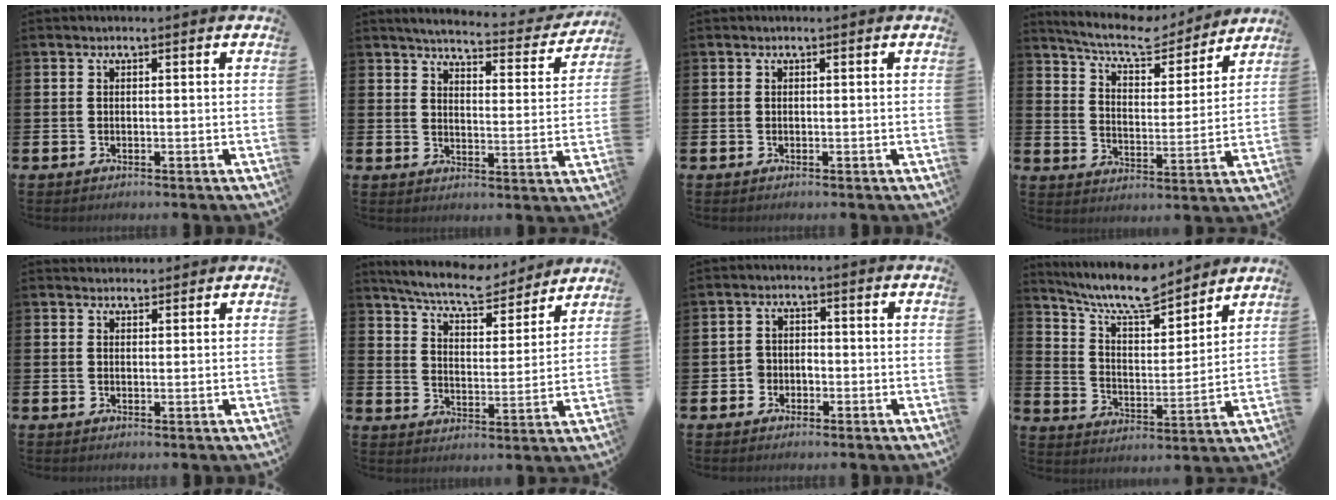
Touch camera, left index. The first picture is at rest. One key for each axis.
{"total": 4.6, "fx": 4.4, "fy": 0.6, "fz": 1.5, "tx": -0.037, "ty": -0.034, "tz": 0.067}
{"total": 0.0}
{"total": 8.5, "fx": 7.8, "fy": 1.8, "fz": 3.0, "tx": -0.076, "ty": -0.055, "tz": 0.131}
{"total": 1.9, "fx": 1.8, "fy": 0.6, "fz": 0.0, "tx": 0.011, "ty": -0.007, "tz": 0.031}
{"total": 8.1, "fx": 7.5, "fy": 1.3, "fz": 2.7, "tx": -0.076, "ty": -0.047, "tz": 0.129}
{"total": 2.3, "fx": -1.3, "fy": 1.9, "fz": 0.1, "tx": -0.013, "ty": 0.006, "tz": -0.031}
{"total": 9.2, "fx": 8.4, "fy": 1.8, "fz": 3.1, "tx": -0.088, "ty": -0.057, "tz": 0.149}